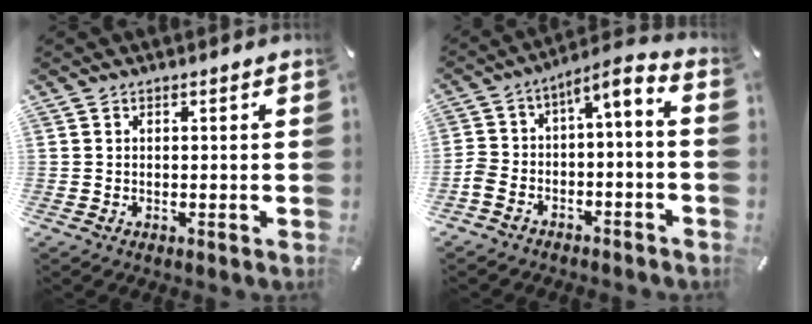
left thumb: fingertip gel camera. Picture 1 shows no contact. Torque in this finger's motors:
{"motor_torque": [0.02, 1.24, 0.32, 0.27, 0.13]}